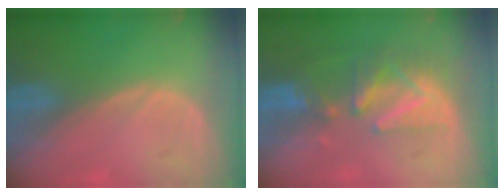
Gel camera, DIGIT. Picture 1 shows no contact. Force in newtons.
{"total": 8.2, "press": 7.4, "slide": 3.6}